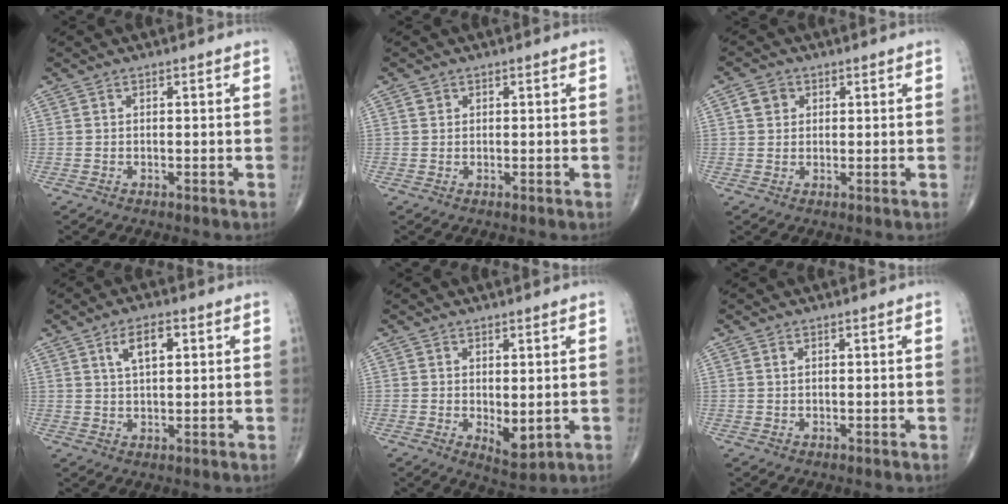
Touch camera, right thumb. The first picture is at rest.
{"total": 1.0, "force": [0.4, 0.8, 0.3], "torque": [0.001, 0.000, 0.007]}
{"total": 3.1, "force": [1.0, 2.7, 1.3], "torque": [-0.012, 0.001, 0.017]}
{"total": 5.6, "force": [2.2, 2.5, 4.5], "torque": [-0.074, -0.003, 0.042]}
{"total": 4.5, "force": [-0.1, 2.1, 4.0], "torque": [-0.049, -0.015, 0.007]}
{"total": 0.6, "force": [0.4, 0.2, 0.4], "torque": [-0.011, 0.004, 0.008]}